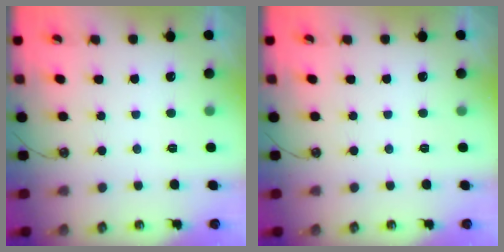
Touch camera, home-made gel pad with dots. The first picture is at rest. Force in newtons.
{"total": 0.0}